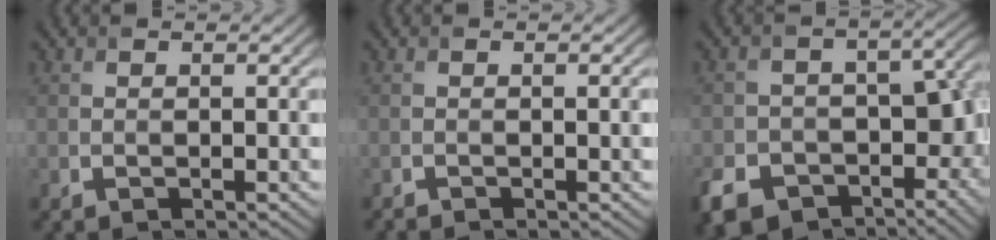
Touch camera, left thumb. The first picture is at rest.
{"total": 1.5, "force": [-1.0, 0.4, 1.1], "torque": [-0.016, 0.000, -0.021]}
{"total": 12.5, "force": [-5.3, 8.9, 7.0], "torque": [-0.123, -0.047, -0.082]}